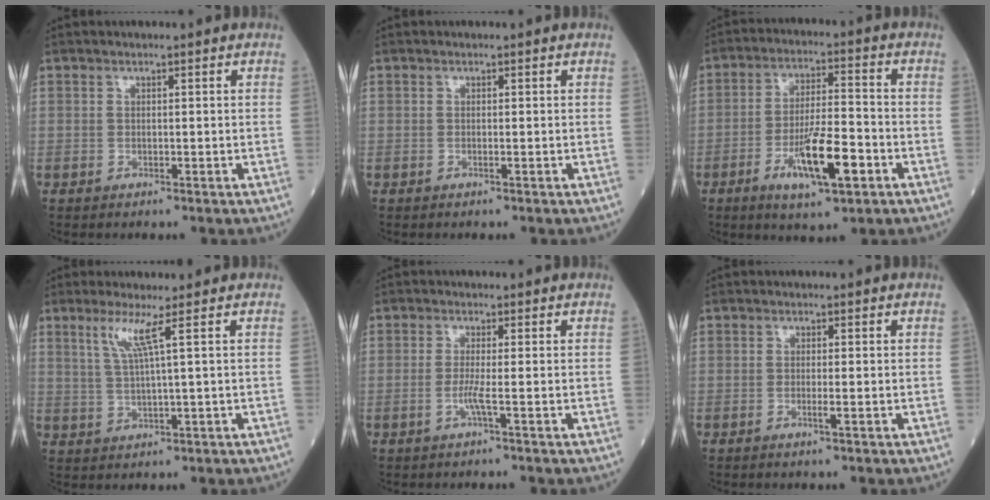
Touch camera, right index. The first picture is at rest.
{"total": 0.0}
{"total": 11.1, "force": [-4.5, 2.1, 9.9], "torque": [-0.177, -0.008, -0.076]}
{"total": 4.2, "force": [1.9, -1.1, 3.5], "torque": [-0.077, -0.004, 0.044]}
{"total": 1.9, "force": [-0.8, -0.6, 1.6], "torque": [-0.036, -0.002, -0.019]}
{"total": 1.3, "force": [-0.5, -0.2, 1.2], "torque": [-0.021, -0.003, -0.010]}